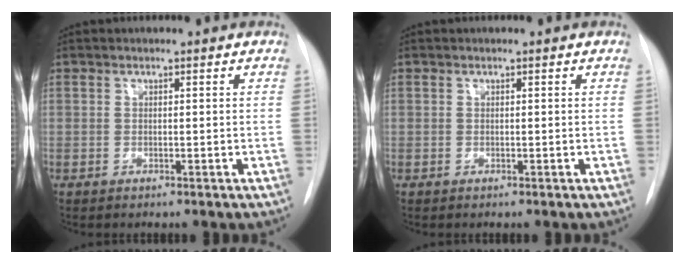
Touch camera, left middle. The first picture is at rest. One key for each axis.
{"total": 0.0}